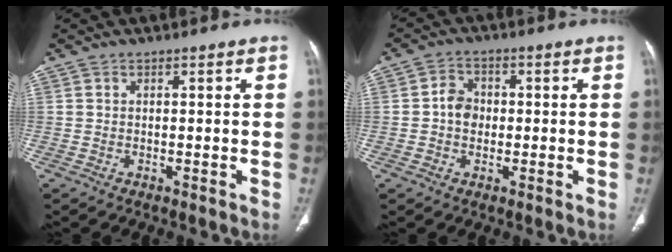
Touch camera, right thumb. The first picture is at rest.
{"total": 4.6, "force": [-0.2, 3.8, 2.5], "torque": [-0.024, 0.011, -0.012]}